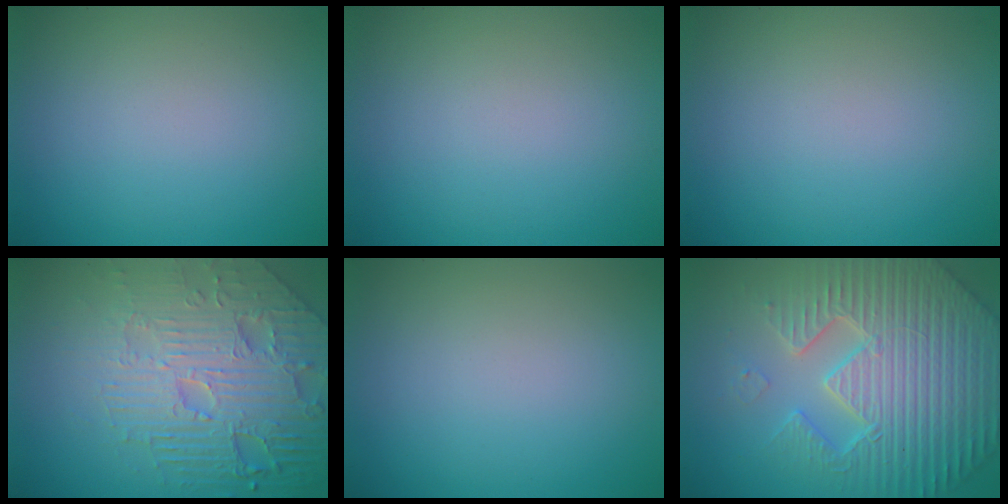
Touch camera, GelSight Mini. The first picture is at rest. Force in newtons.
{"total": 0.0}
{"total": 0.0}
{"total": 8.7, "press": 6.1, "slide": 6.2}
{"total": 0.0}
{"total": 7.7, "press": 7.4, "slide": 2.0}